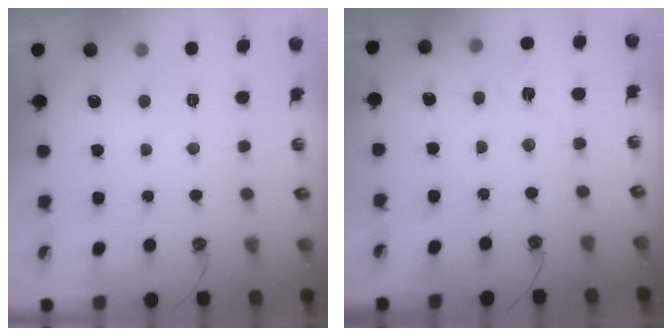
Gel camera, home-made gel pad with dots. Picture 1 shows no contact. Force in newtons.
{"total": 6.4, "press": 6.3, "slide": 0.6}